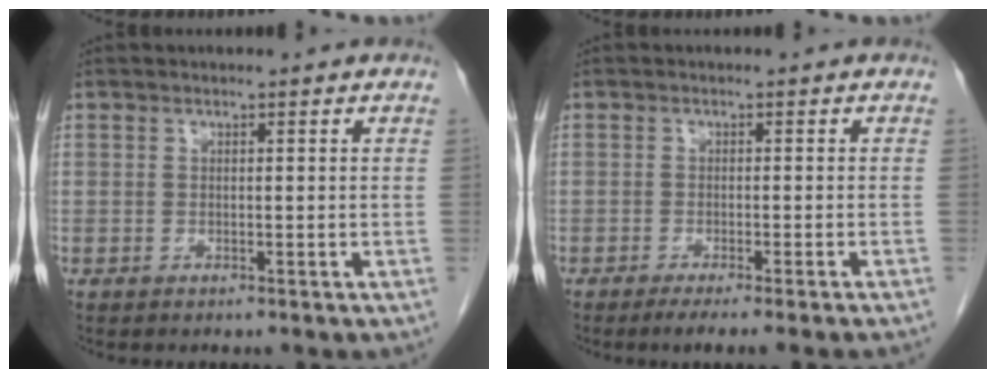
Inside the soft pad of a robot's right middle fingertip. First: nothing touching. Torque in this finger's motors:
{"motor_torque": [0.03, -0.02, 0.03, 0.03]}